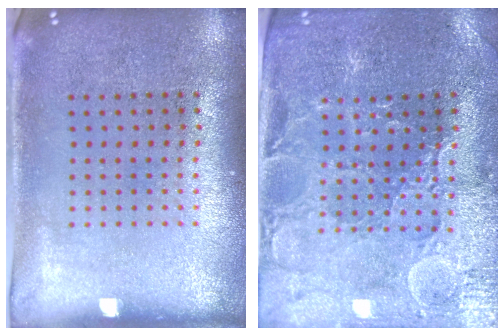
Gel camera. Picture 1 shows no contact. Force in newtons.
{"total": 1.9, "press": 1.8, "slide": 0.5}